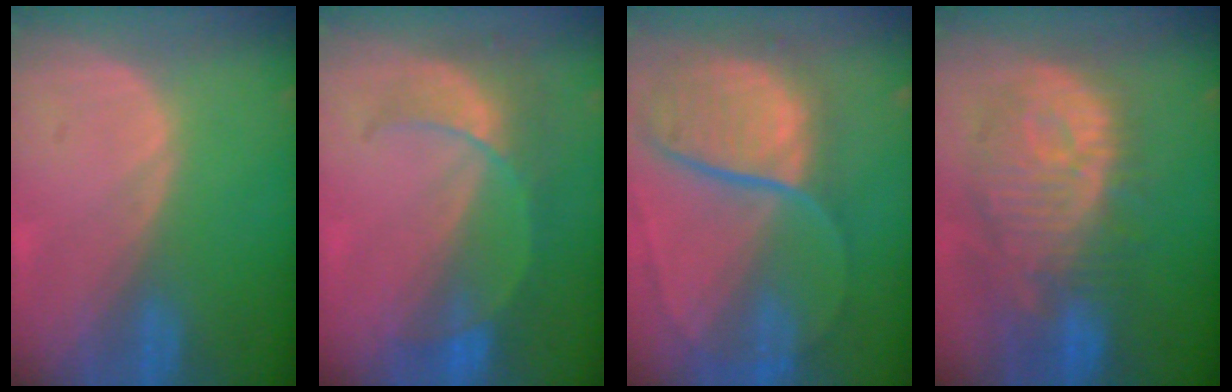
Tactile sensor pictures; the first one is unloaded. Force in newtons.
{"total": 7.8, "press": 6.9, "slide": 3.7}
{"total": 11.2, "press": 9.3, "slide": 6.3}
{"total": 12.5, "press": 11.1, "slide": 5.6}